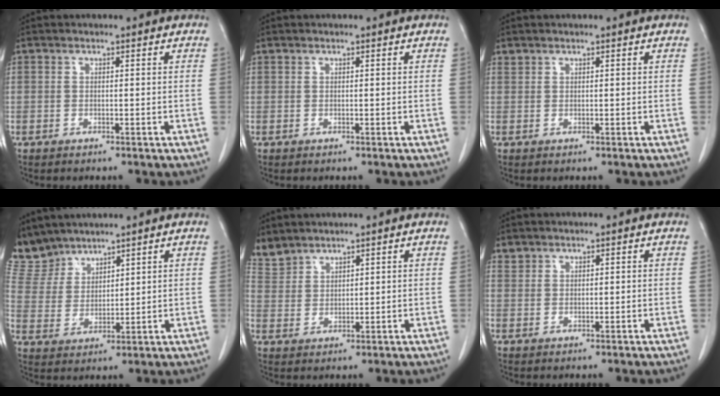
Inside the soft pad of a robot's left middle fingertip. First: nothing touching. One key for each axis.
{"total": 0.0}
{"total": 0.6, "fx": 0.6, "fy": 0.2, "fz": 0.0, "tx": -0.004, "ty": 0.004, "tz": 0.012}
{"total": 6.5, "fx": 6.3, "fy": 1.8, "fz": -0.1, "tx": -0.010, "ty": 0.009, "tz": 0.143}
{"total": 3.9, "fx": 3.8, "fy": 0.9, "fz": -0.1, "tx": -0.007, "ty": 0.007, "tz": 0.086}
{"total": 1.1, "fx": 1.0, "fy": 0.5, "fz": -0.1, "tx": 0.005, "ty": 0.003, "tz": 0.019}